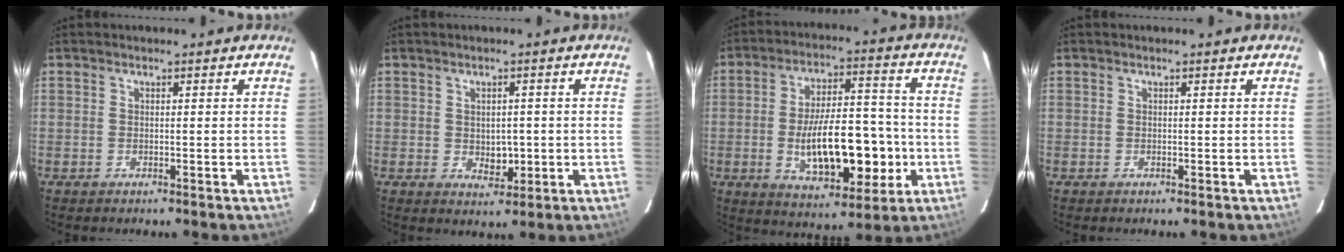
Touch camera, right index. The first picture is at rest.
{"total": 3.4, "force": [-0.3, 2.3, 2.4], "torque": [-0.027, -0.002, 0.006]}
{"total": 16.0, "force": [-3.2, 6.2, 14.4], "torque": [-0.234, 0.016, -0.043]}
{"total": 0.0}